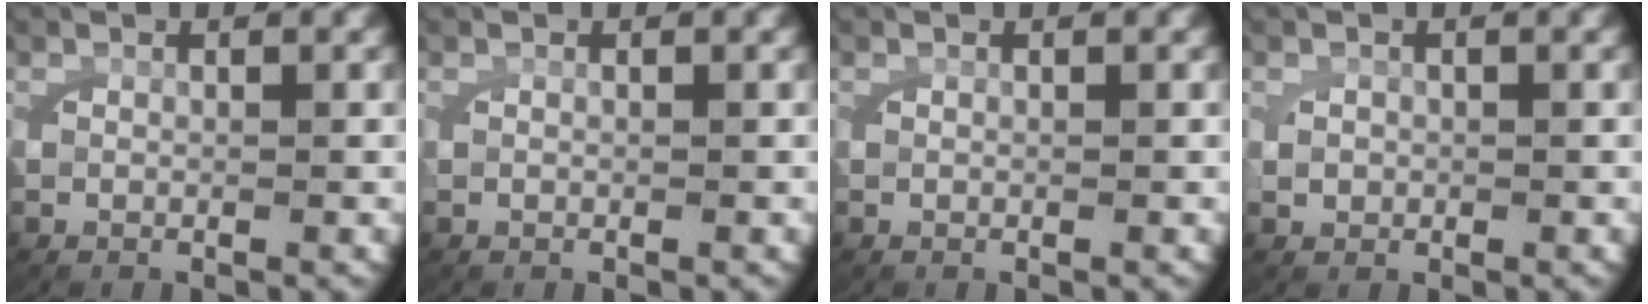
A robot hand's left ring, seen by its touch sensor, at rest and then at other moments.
{"total": 0.0}
{"total": 0.0}
{"total": 0.7, "force": [0.1, 0.6, 0.3], "torque": [-0.015, -0.004, 0.007]}